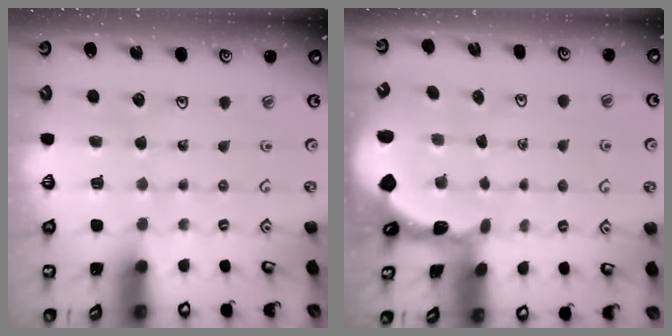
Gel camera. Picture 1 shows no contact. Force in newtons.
{"total": 1.0, "press": 0.9, "slide": 0.2}